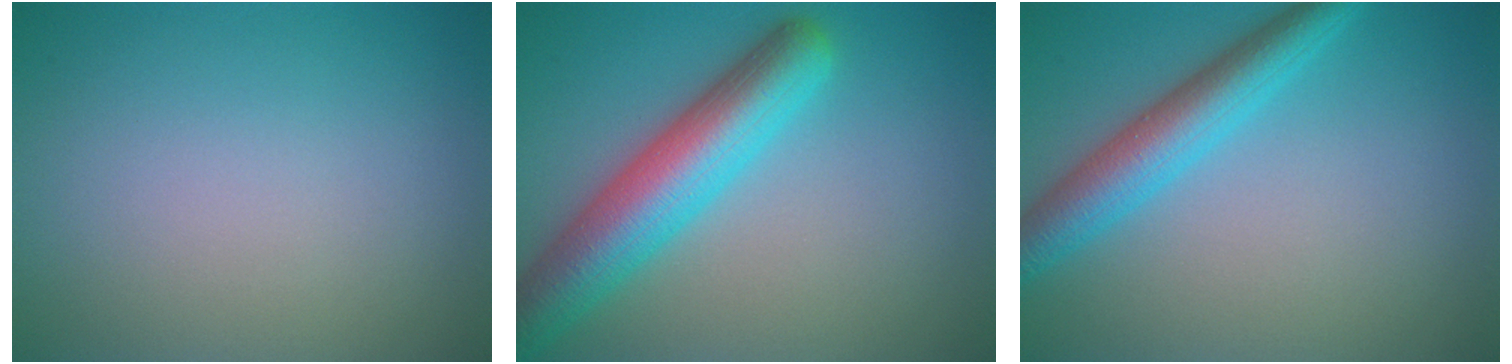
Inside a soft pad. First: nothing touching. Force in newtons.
{"total": 7.6, "press": 7.6, "slide": 0.4}
{"total": 4.8, "press": 4.8, "slide": 0.1}